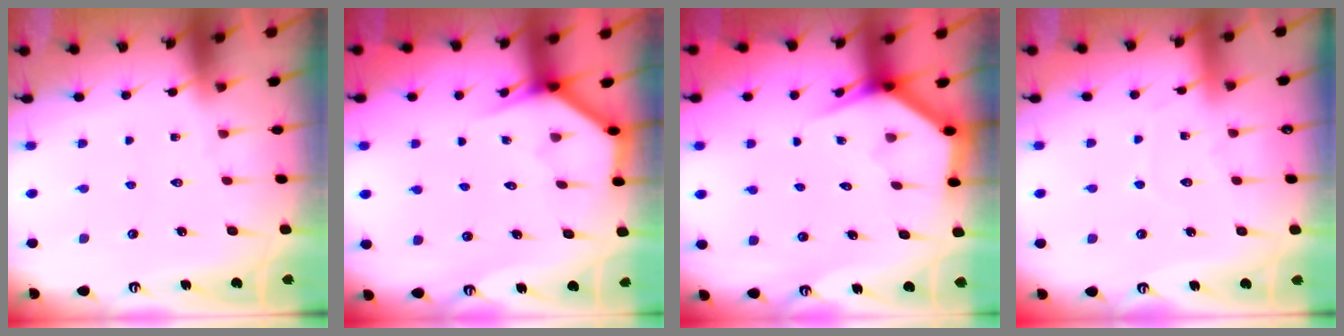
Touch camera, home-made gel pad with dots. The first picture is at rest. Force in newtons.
{"total": 3.8, "press": 3.8, "slide": 0.3}
{"total": 3.4, "press": 3.4, "slide": 0.3}
{"total": 4.4, "press": 4.3, "slide": 0.6}